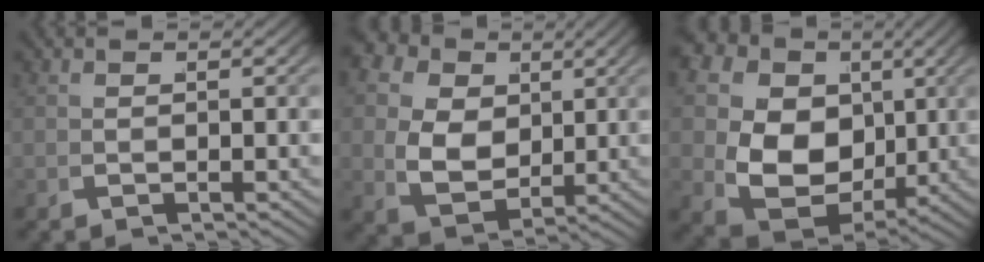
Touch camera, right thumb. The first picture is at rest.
{"total": 10.7, "force": [1.7, 8.4, 6.4], "torque": [-0.144, -0.039, 0.037]}
{"total": 16.2, "force": [1.6, 12.8, 9.9], "torque": [-0.205, -0.047, 0.033]}